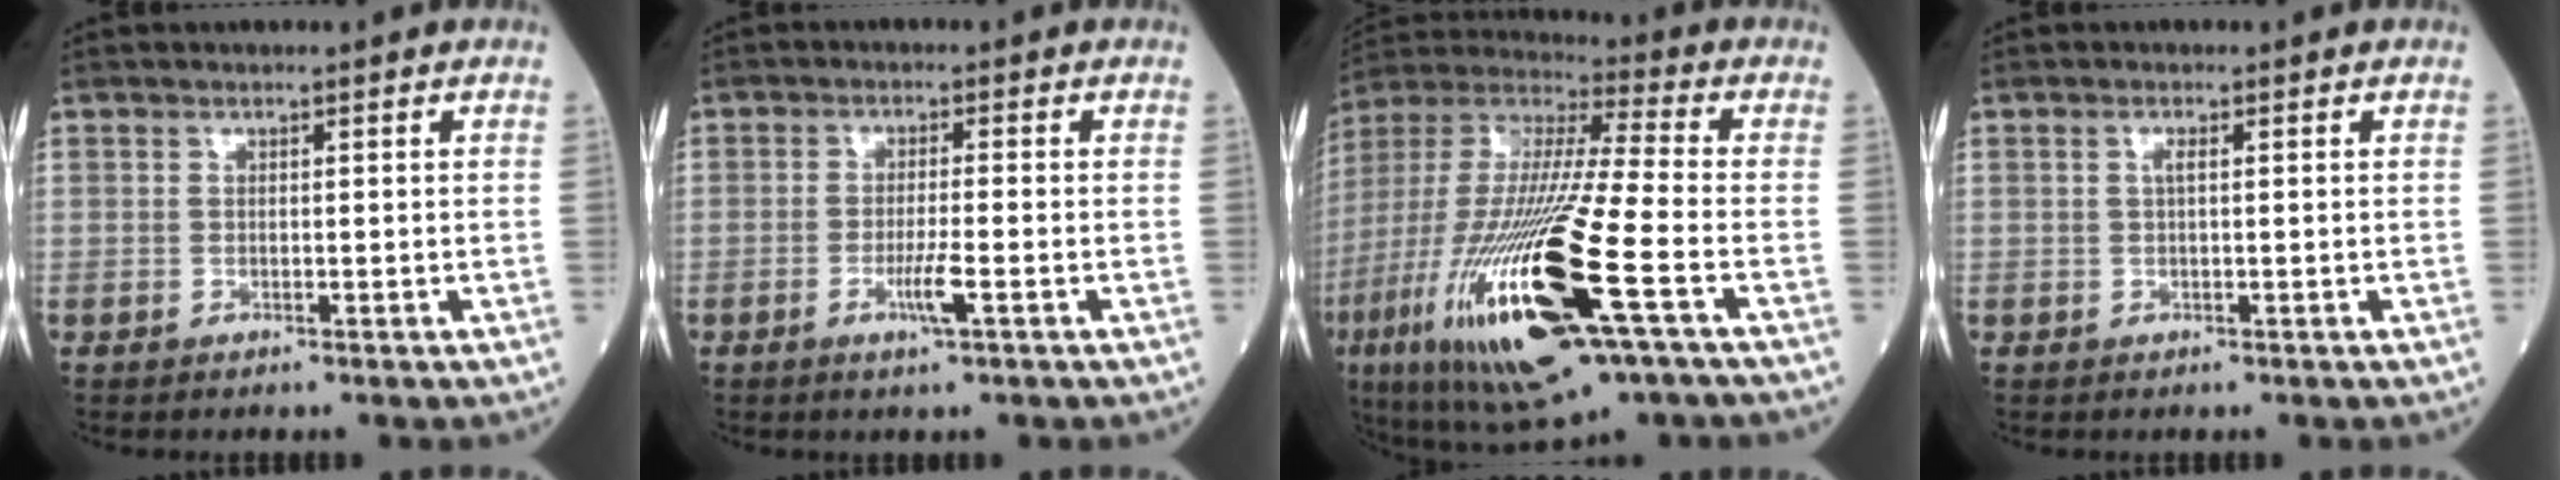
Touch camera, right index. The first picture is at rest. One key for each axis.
{"total": 3.8, "fx": -1.5, "fy": -0.2, "fz": 3.5, "tx": -0.067, "ty": -0.007, "tz": -0.030}
{"total": 28.9, "fx": -9.8, "fy": 4.3, "fz": 26.9, "tx": -0.595, "ty": -0.060, "tz": -0.176}
{"total": 0.9, "fx": 0.2, "fy": 0.1, "fz": 0.9, "tx": -0.020, "ty": 0.002, "tz": 0.001}